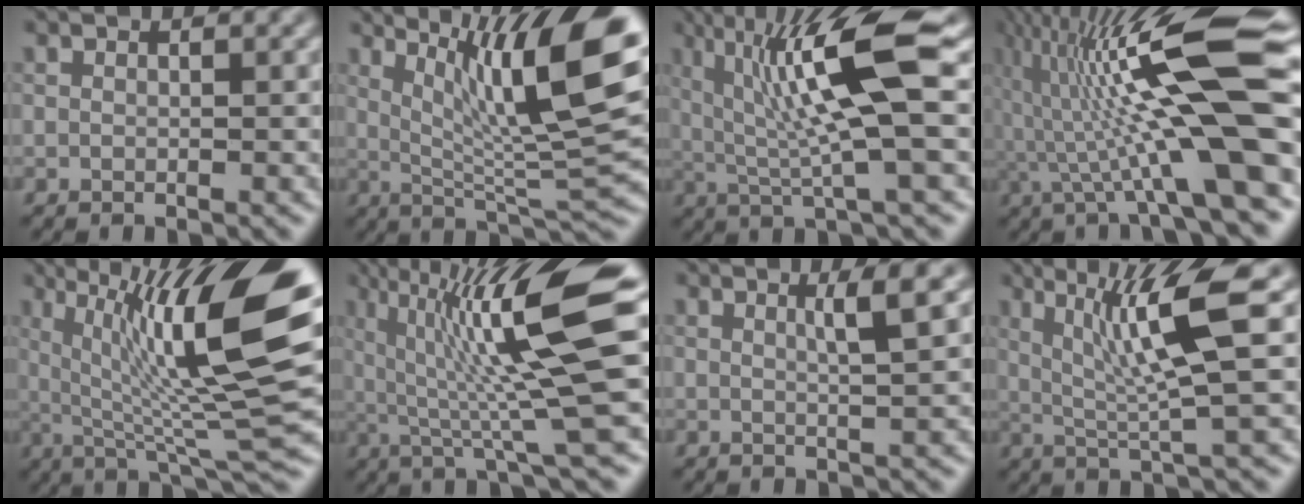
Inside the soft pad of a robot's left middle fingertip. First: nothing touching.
{"total": 12.4, "force": [4.3, 2.2, 11.4], "torque": [-0.172, 0.006, 0.076]}
{"total": 9.7, "force": [2.3, 1.6, 9.3], "torque": [-0.154, -0.004, 0.043]}
{"total": 14.5, "force": [-0.1, 2.2, 14.4], "torque": [-0.236, 0.031, -0.002]}
{"total": 13.5, "force": [3.4, 2.5, 12.9], "torque": [-0.198, 0.017, 0.061]}
{"total": 13.3, "force": [2.6, 1.6, 13.0], "torque": [-0.194, 0.012, 0.046]}
{"total": 2.7, "force": [1.0, 0.4, 2.5], "torque": [-0.033, 0.007, 0.013]}
{"total": 7.3, "force": [2.1, 0.8, 6.9], "torque": [-0.132, 0.004, 0.039]}